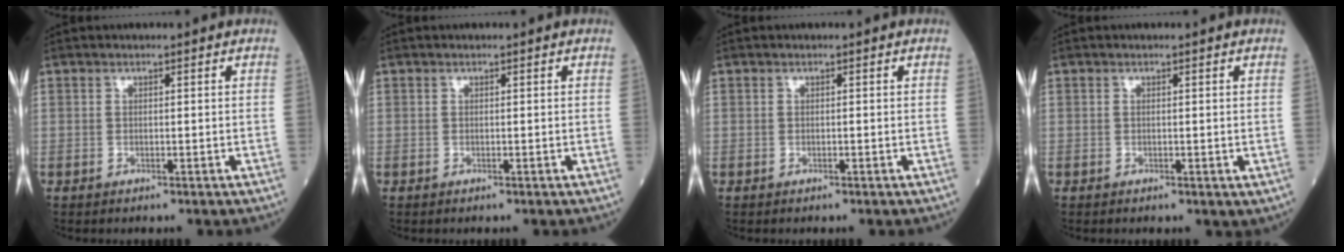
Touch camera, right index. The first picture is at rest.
{"total": 0.0}
{"total": 0.0}
{"total": 0.5, "force": [0.1, 0.3, 0.4], "torque": [-0.006, -0.001, 0.003]}